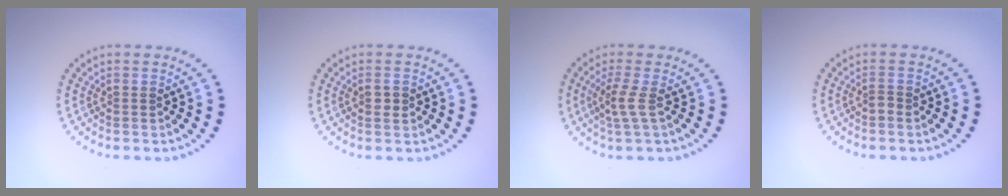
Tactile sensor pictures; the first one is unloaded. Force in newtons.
{"total": 1.1, "press": 1.1, "slide": 0.1}
{"total": 2.0, "press": 1.5, "slide": 1.4}
{"total": 0.9, "press": 0.6, "slide": 0.7}